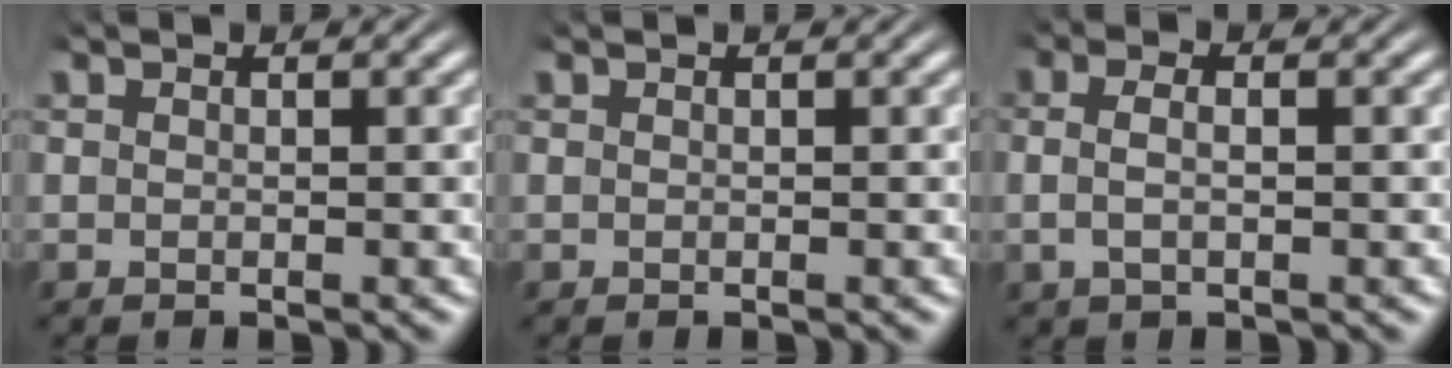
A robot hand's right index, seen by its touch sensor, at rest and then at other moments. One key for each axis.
{"total": 0.0}
{"total": 2.6, "fx": -0.1, "fy": 1.2, "fz": 2.3, "tx": -0.051, "ty": -0.002, "tz": -0.001}